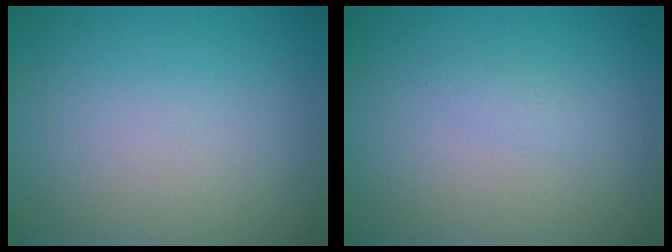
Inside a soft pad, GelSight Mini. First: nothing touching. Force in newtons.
{"total": 0.9, "press": 0.9, "slide": 0.0}